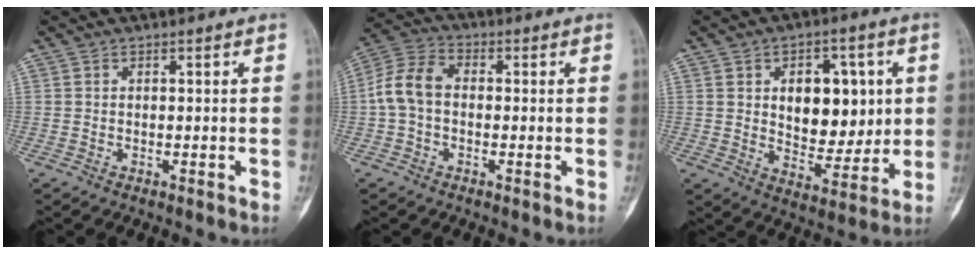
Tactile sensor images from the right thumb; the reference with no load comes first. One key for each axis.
{"total": 8.0, "fx": -0.4, "fy": 5.7, "fz": 5.7, "tx": -0.107, "ty": 0.026, "tz": -0.021}
{"total": 14.3, "fx": 2.6, "fy": 9.1, "fz": 10.7, "tx": -0.094, "ty": -0.014, "tz": 0.045}